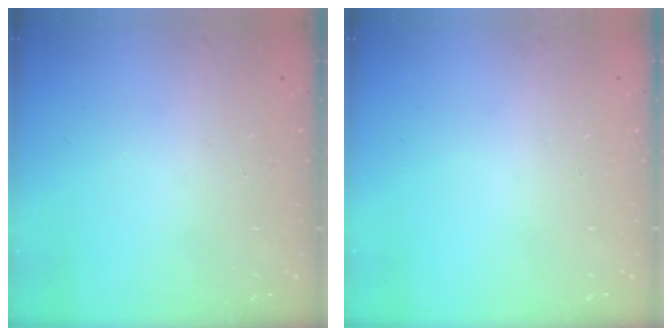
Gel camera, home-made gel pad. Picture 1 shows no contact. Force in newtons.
{"total": 0.0}